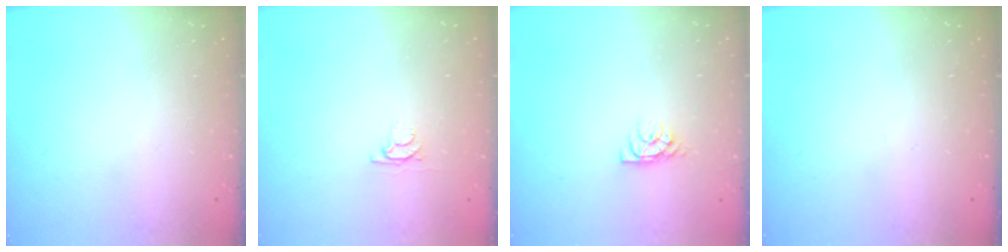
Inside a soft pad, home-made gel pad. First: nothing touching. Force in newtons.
{"total": 3.1, "press": 3.0, "slide": 0.4}
{"total": 4.6, "press": 4.6, "slide": 0.5}
{"total": 0.0}